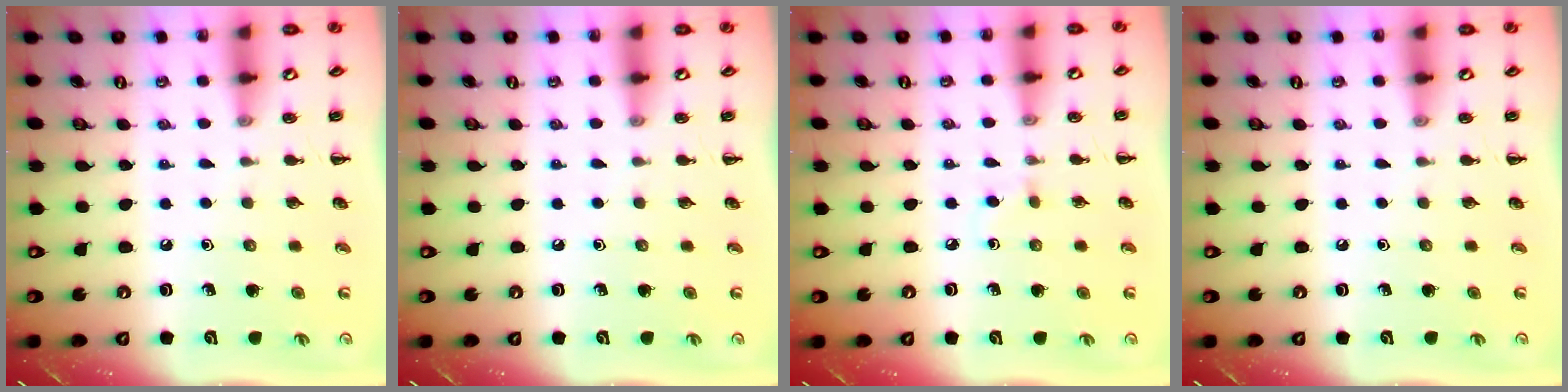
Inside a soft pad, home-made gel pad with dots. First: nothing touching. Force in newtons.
{"total": 0.0}
{"total": 2.4, "press": 2.1, "slide": 1.0}
{"total": 0.0}